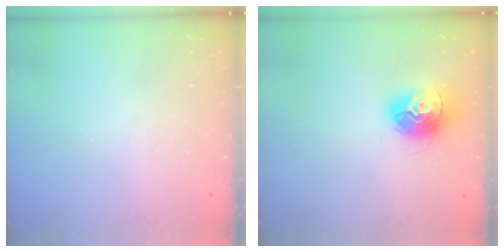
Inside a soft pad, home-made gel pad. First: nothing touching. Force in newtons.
{"total": 13.7, "press": 13.6, "slide": 1.3}